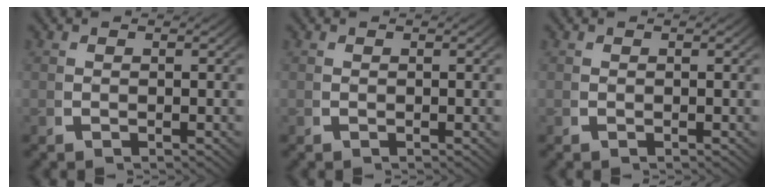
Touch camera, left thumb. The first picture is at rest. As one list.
[{"total": 0.0}, {"total": 0.0}]